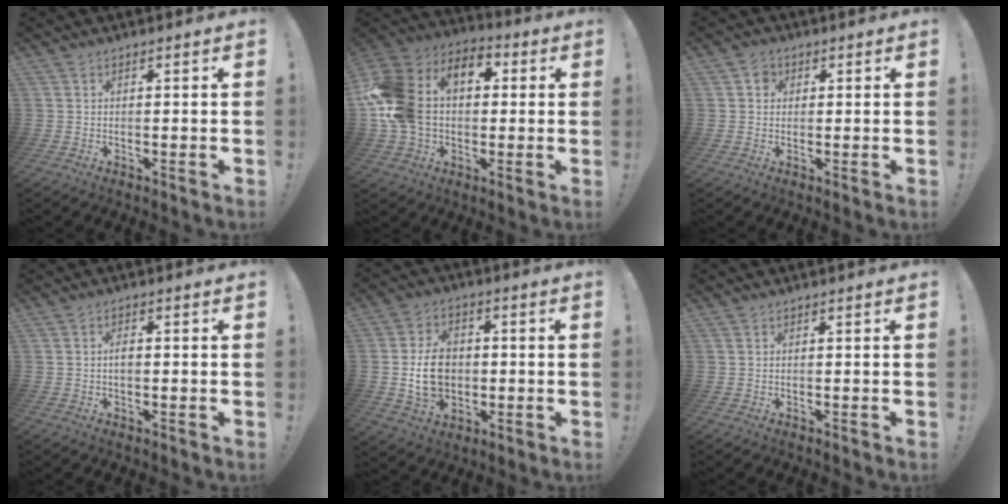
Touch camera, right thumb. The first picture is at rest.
{"total": 19.1, "force": [2.2, 14.4, 12.3], "torque": [-0.237, 0.002, 0.045]}
{"total": 3.1, "force": [1.0, 2.7, 1.2], "torque": [-0.013, -0.001, 0.015]}
{"total": 2.0, "force": [-0.2, 1.1, 1.7], "torque": [-0.025, 0.004, -0.005]}
{"total": 12.5, "force": [-0.5, 9.8, 7.7], "torque": [-0.131, 0.004, -0.006]}
{"total": 0.0}